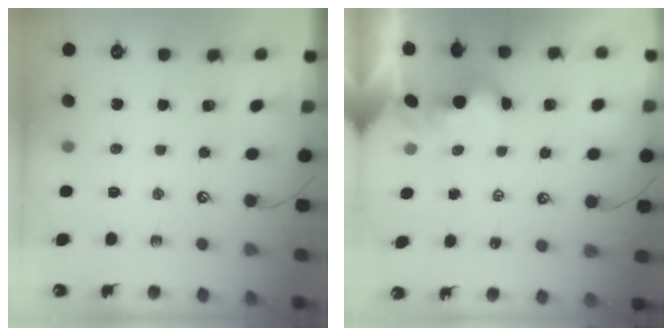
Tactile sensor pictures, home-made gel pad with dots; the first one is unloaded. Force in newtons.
{"total": 1.5, "press": 1.5, "slide": 0.2}